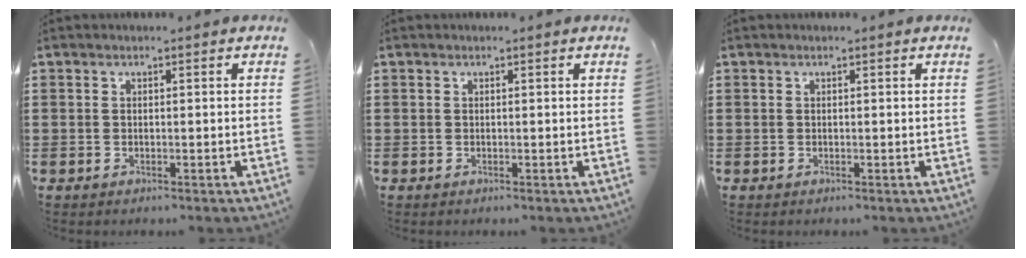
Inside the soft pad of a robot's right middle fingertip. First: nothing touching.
{"total": 0.0}
{"total": 0.0}